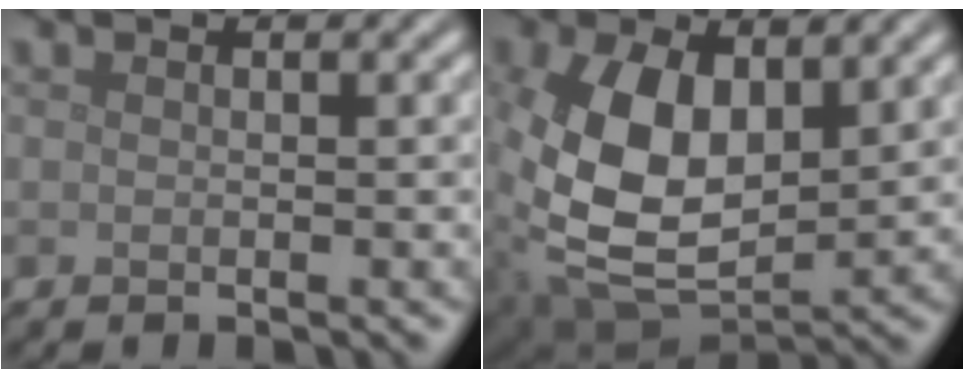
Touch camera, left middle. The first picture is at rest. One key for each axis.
{"total": 10.7, "fx": 0.9, "fy": 6.3, "fz": 8.6, "tx": -0.203, "ty": -0.010, "tz": 0.025}